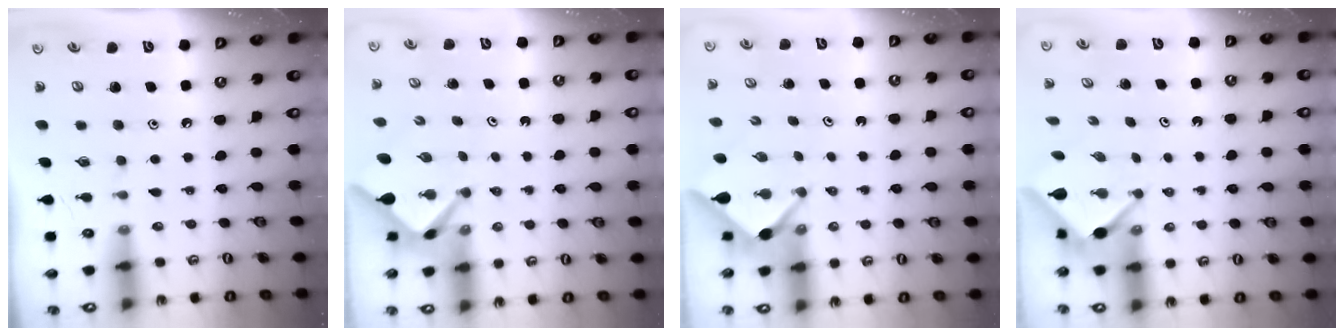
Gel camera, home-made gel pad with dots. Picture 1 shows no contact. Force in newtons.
{"total": 2.4, "press": 2.4, "slide": 0.2}
{"total": 2.5, "press": 2.5, "slide": 0.3}
{"total": 3.1, "press": 3.1, "slide": 0.3}